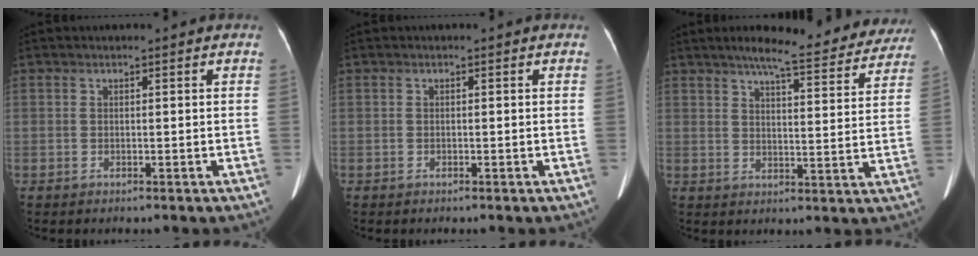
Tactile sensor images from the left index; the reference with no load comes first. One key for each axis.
{"total": 0.0}
{"total": 17.0, "fx": 14.9, "fy": 2.9, "fz": 7.6, "tx": -0.091, "ty": -0.001, "tz": 0.180}